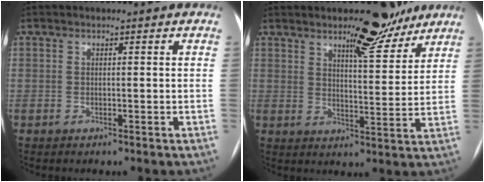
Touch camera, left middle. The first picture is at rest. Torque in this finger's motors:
{"motor_torque": [0.82, -0.73, 0.07, 0.07]}